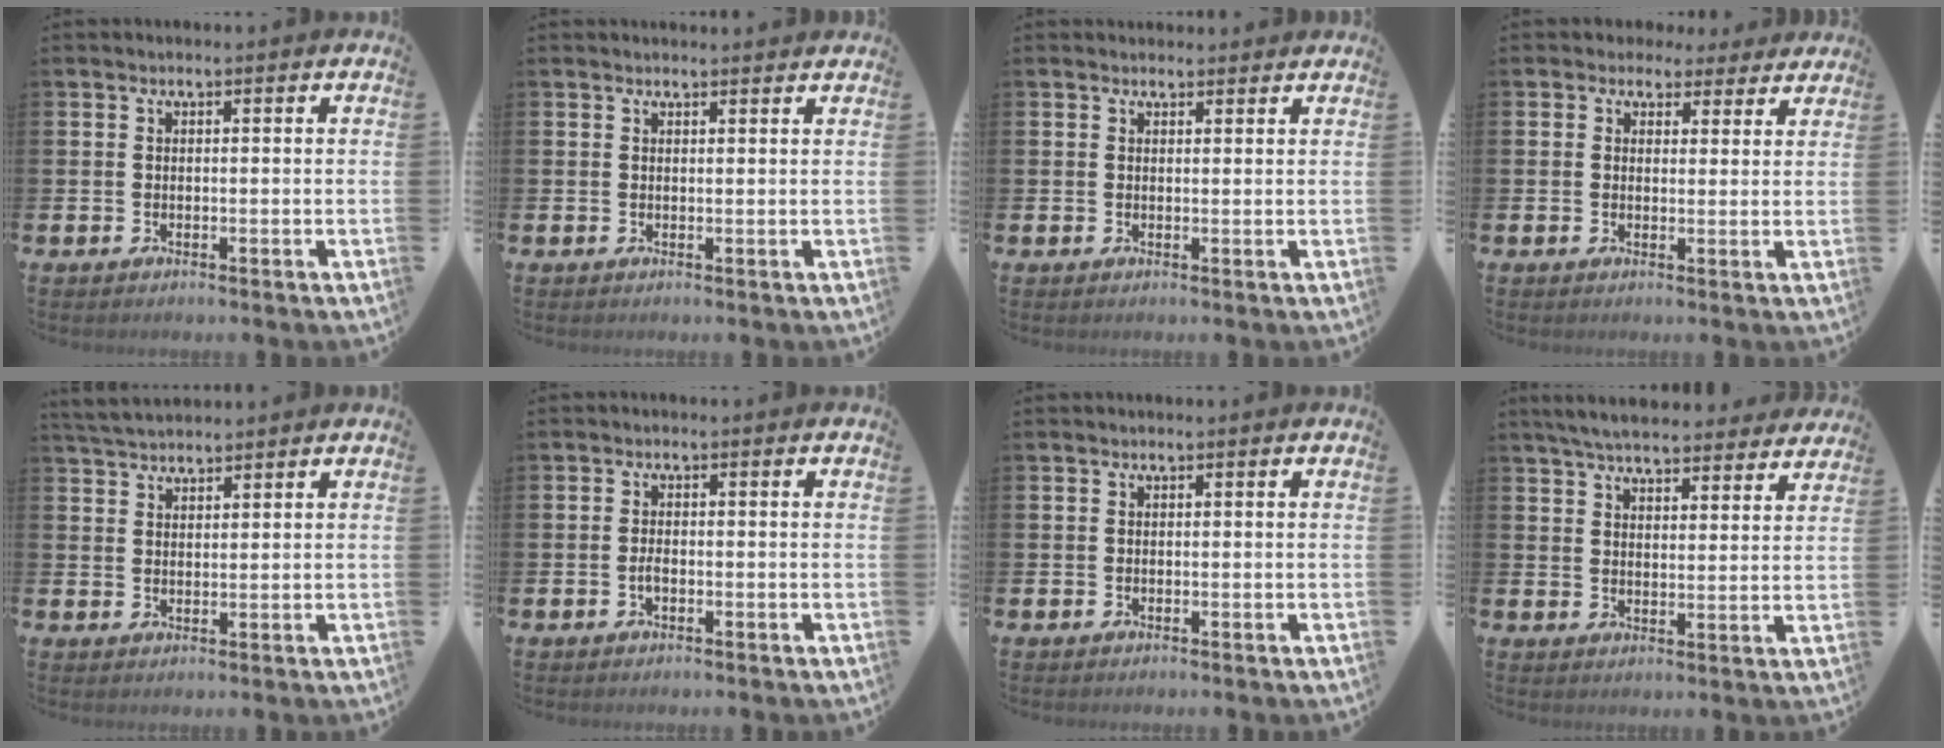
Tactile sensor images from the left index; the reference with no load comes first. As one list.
[{"total": 1.0, "force": [1.0, 0.0, 0.1], "torque": [0.005, -0.003, 0.016]}, {"total": 1.2, "force": [1.2, 0.4, 0.0], "torque": [0.006, 0.001, 0.020]}, {"total": 3.0, "force": [2.4, 1.8, 0.0], "torque": [0.003, -0.012, 0.037]}, {"total": 3.6, "force": [3.5, 0.6, 0.5], "torque": [-0.018, -0.011, 0.066]}, {"total": 1.5, "force": [-0.5, 0.7, 1.2], "torque": [-0.022, 0.001, -0.011]}, {"total": 0.0}, {"total": 6.0, "force": [5.8, 0.9, 1.2], "torque": [-0.043, -0.030, 0.105]}]